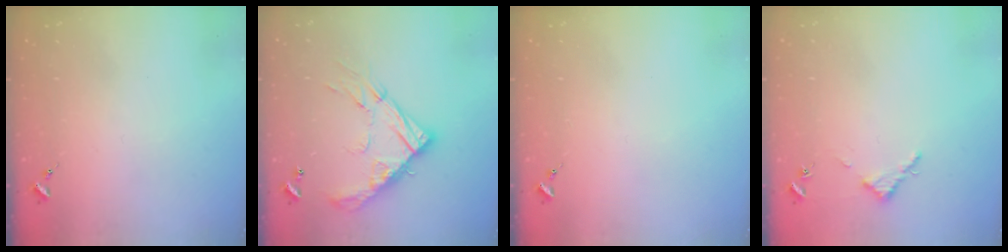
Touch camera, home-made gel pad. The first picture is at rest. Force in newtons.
{"total": 18.0, "press": 17.9, "slide": 1.6}
{"total": 0.0}
{"total": 2.8, "press": 2.8, "slide": 0.3}